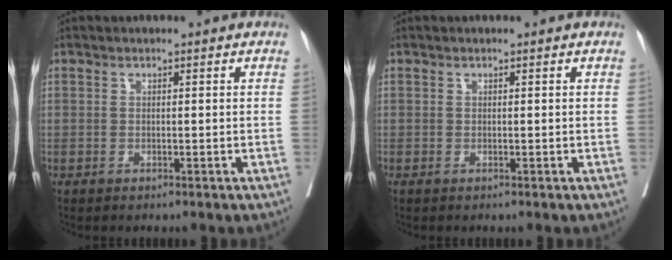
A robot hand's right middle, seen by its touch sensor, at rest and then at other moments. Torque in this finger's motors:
{"motor_torque": [-0.06, -0.09, -0.01, 0.00]}